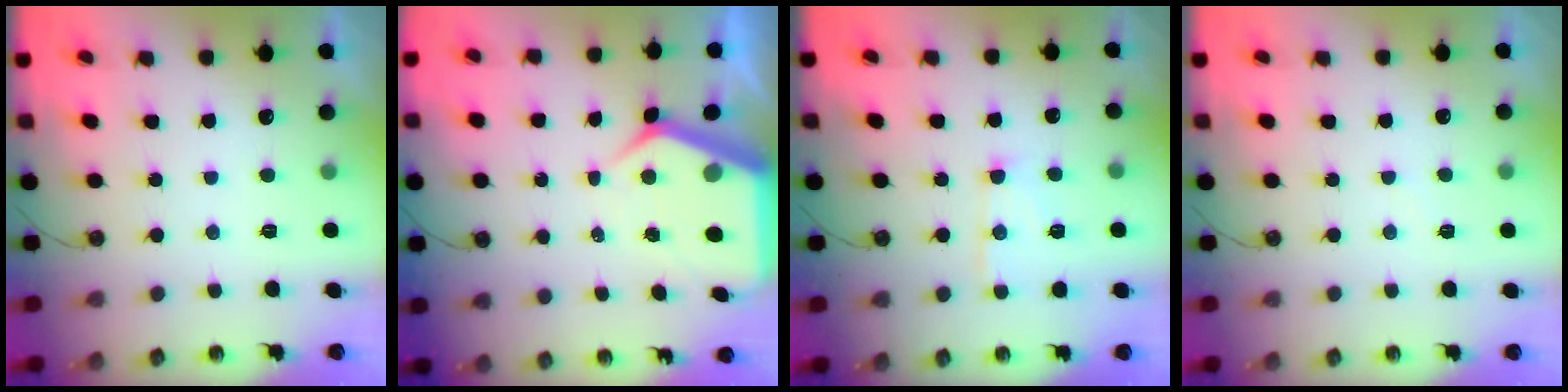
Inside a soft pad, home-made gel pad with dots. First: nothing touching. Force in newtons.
{"total": 7.6, "press": 7.6, "slide": 0.8}
{"total": 9.1, "press": 9.1, "slide": 0.7}
{"total": 2.9, "press": 2.9, "slide": 0.4}